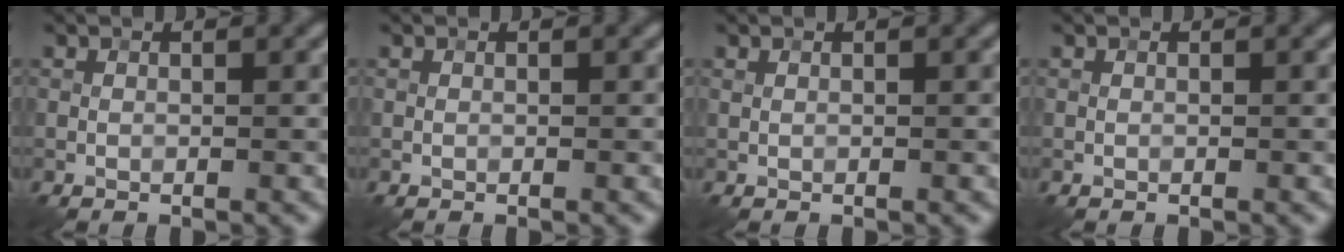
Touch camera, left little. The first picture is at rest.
{"total": 0.0}
{"total": 0.0}
{"total": 0.0}